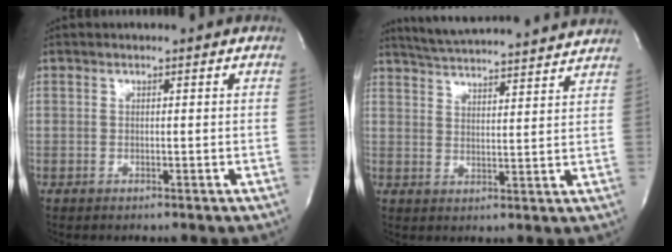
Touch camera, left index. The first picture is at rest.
{"total": 18.9, "force": [17.8, 0.9, 6.4], "torque": [-0.111, 0.002, 0.241]}